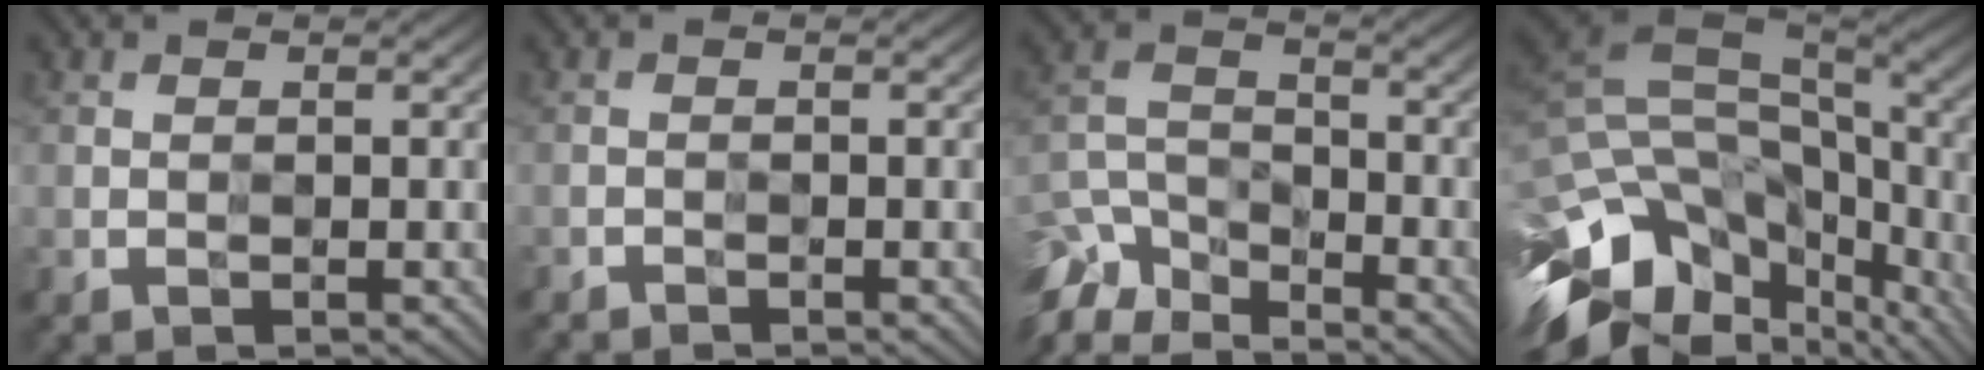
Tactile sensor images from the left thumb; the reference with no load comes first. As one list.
[{"total": 1.0, "force": [-1.0, 0.1, -0.1], "torque": [0.000, -0.004, -0.023]}, {"total": 9.5, "force": [-7.7, 3.8, 4.2], "torque": [-0.103, -0.012, -0.159]}, {"total": 16.2, "force": [-6.9, 9.4, 11.2], "torque": [-0.260, -0.007, -0.108]}]